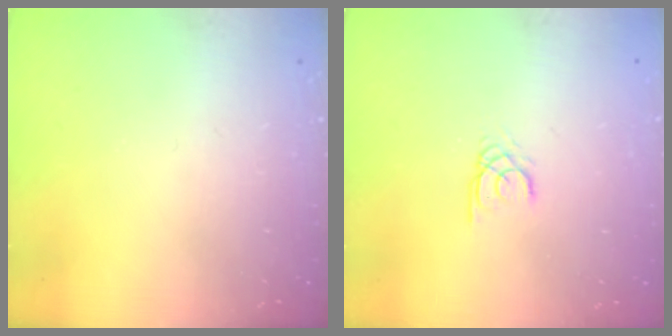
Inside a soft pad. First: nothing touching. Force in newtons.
{"total": 1.7, "press": 1.7, "slide": 0.2}